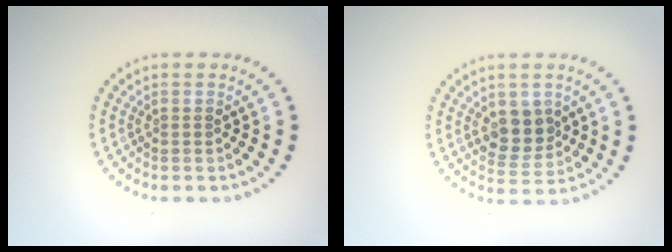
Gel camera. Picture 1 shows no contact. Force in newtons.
{"total": 3.4, "press": 3.2, "slide": 1.0}